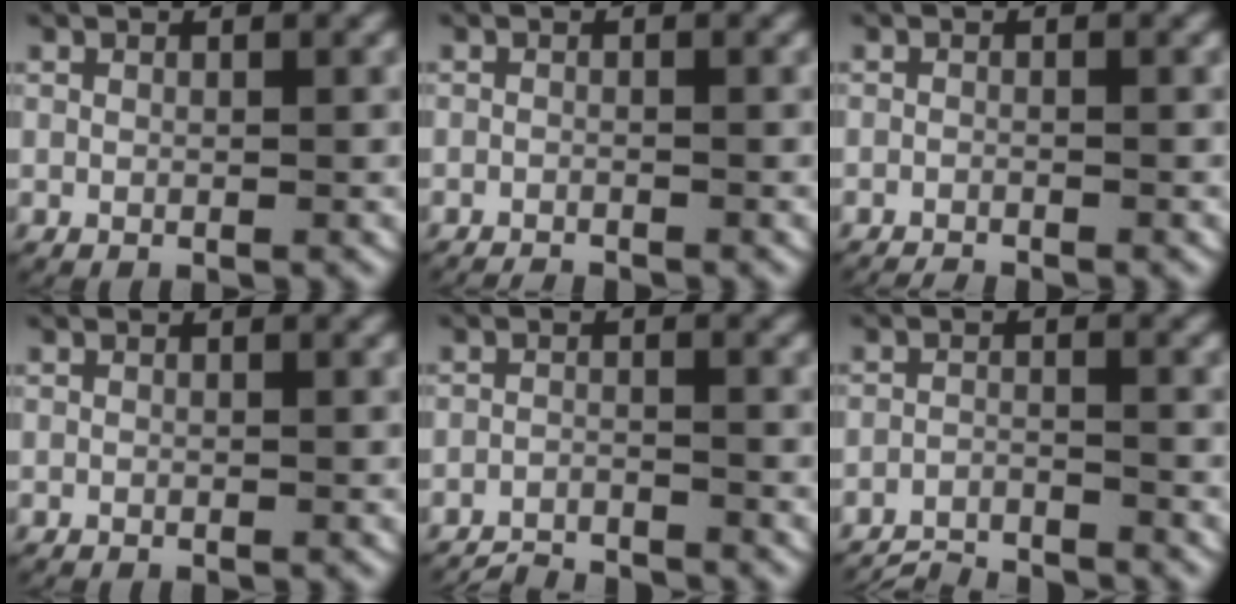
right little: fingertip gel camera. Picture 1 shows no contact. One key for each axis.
{"total": 1.6, "fx": -1.6, "fy": 0.2, "fz": 0.1, "tx": -0.006, "ty": -0.009, "tz": -0.025}
{"total": 1.7, "fx": -1.7, "fy": 0.2, "fz": 0.1, "tx": -0.007, "ty": -0.010, "tz": -0.027}
{"total": 0.0}
{"total": 4.2, "fx": -4.1, "fy": 0.9, "fz": 0.3, "tx": -0.003, "ty": -0.014, "tz": -0.070}
{"total": 5.2, "fx": -5.1, "fy": 1.2, "fz": 0.6, "tx": -0.007, "ty": -0.017, "tz": -0.085}